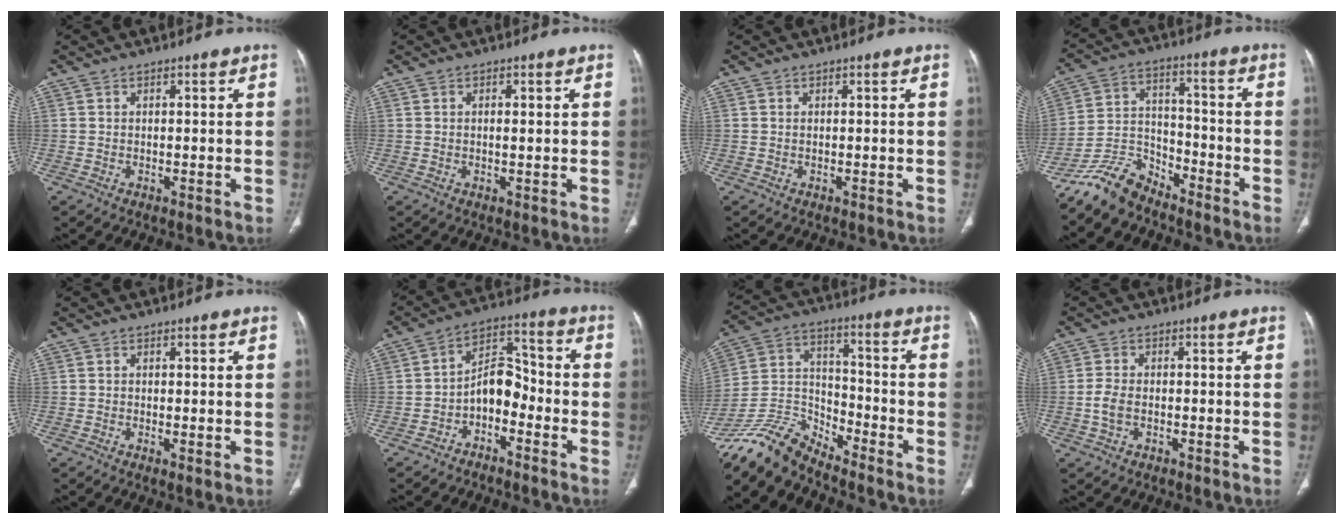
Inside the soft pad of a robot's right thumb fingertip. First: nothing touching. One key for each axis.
{"total": 1.4, "fx": 0.3, "fy": 0.4, "fz": 1.3, "tx": -0.024, "ty": 0.000, "tz": 0.004}
{"total": 0.0}
{"total": 9.1, "fx": -8.1, "fy": 3.7, "fz": 1.8, "tx": -0.024, "ty": 0.069, "tz": -0.163}
{"total": 1.0, "fx": -0.2, "fy": 0.3, "fz": 1.0, "tx": -0.019, "ty": -0.005, "tz": -0.003}
{"total": 8.3, "fx": -3.4, "fy": 5.2, "fz": 5.6, "tx": -0.070, "ty": 0.054, "tz": -0.068}
{"total": 11.2, "fx": -10.8, "fy": 1.9, "fz": 1.9, "tx": -0.046, "ty": 0.077, "tz": -0.221}
{"total": 3.4, "fx": -0.7, "fy": 2.1, "fz": 2.5, "tx": -0.055, "ty": 0.011, "tz": -0.014}